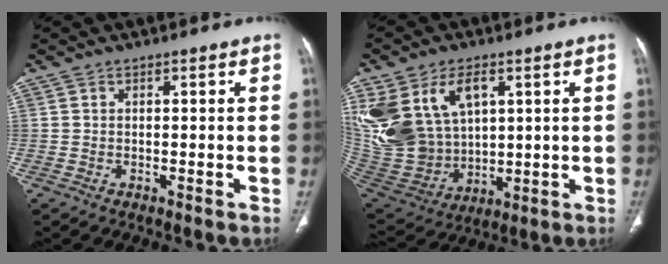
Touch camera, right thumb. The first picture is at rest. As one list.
[{"total": 21.8, "force": [7.3, 15.0, 14.1], "torque": [-0.297, -0.012, 0.165]}]